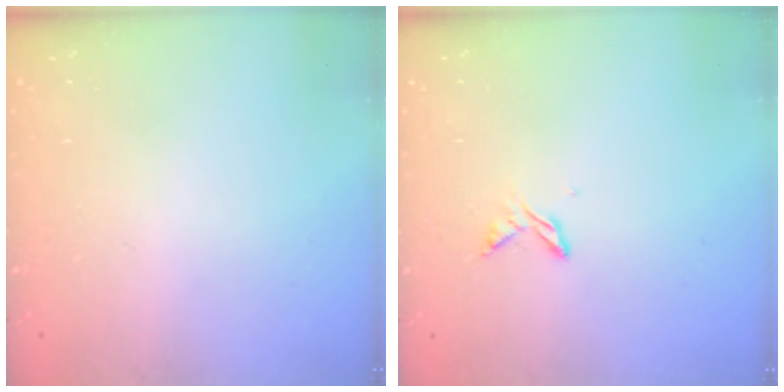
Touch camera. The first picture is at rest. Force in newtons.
{"total": 4.7, "press": 4.7, "slide": 0.5}